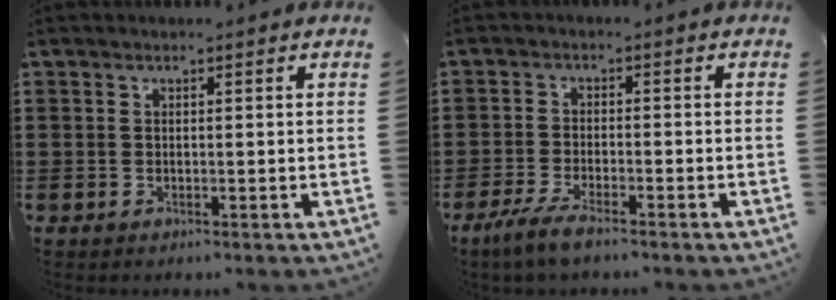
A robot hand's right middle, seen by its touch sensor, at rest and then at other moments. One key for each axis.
{"total": 3.9, "fx": -3.1, "fy": 0.5, "fz": 2.3, "tx": -0.060, "ty": -0.007, "tz": -0.065}